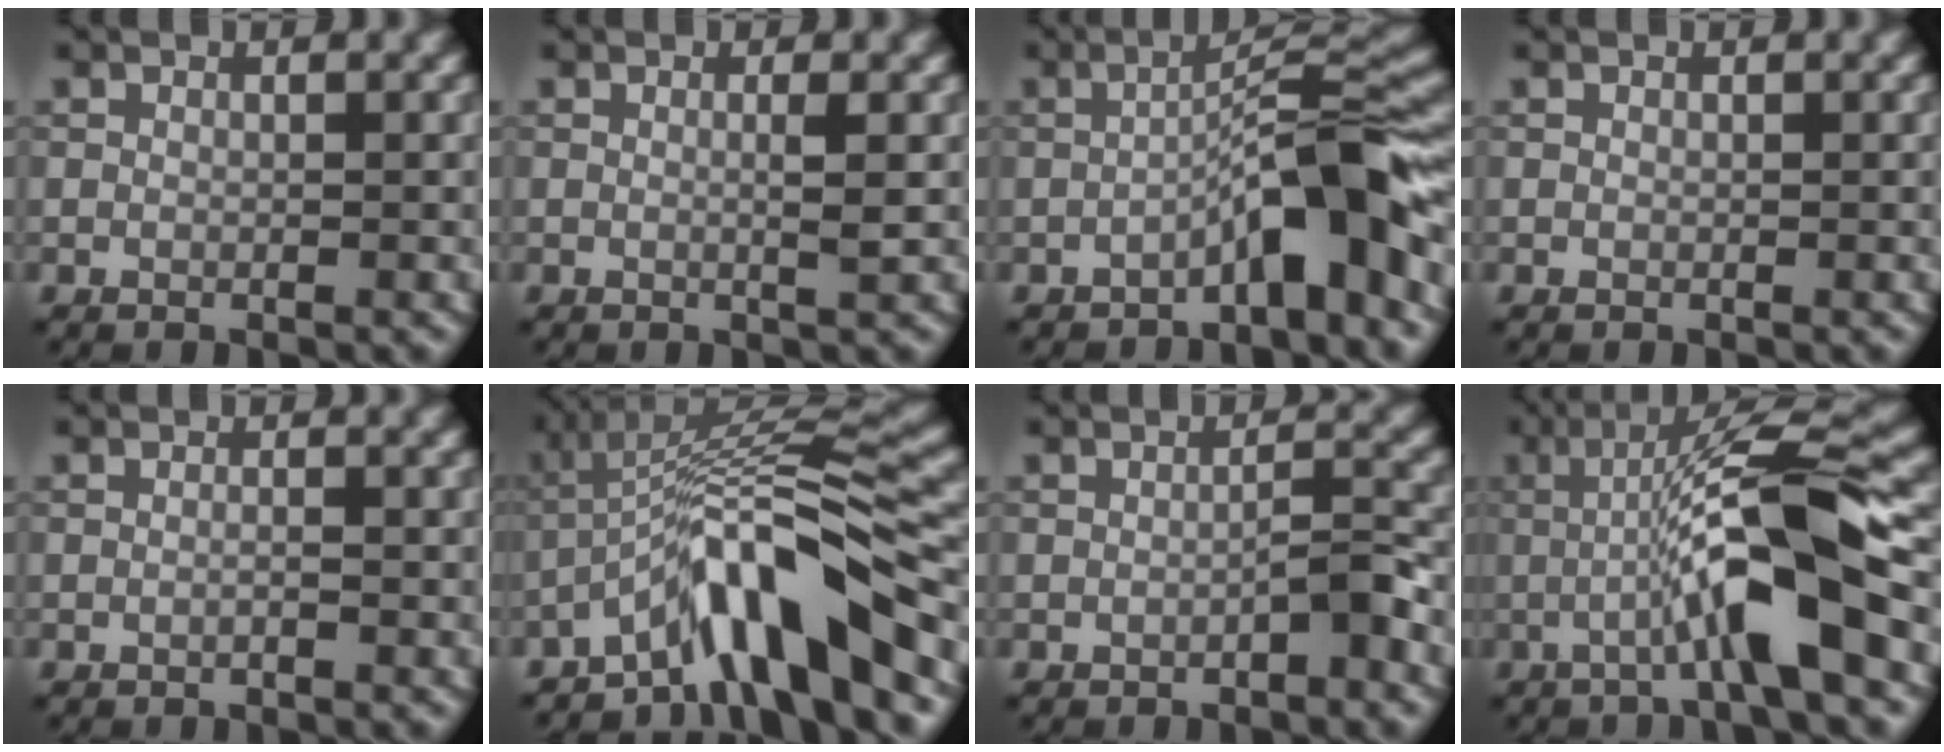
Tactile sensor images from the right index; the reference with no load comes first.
{"total": 1.7, "force": [0.1, 0.3, 1.7], "torque": [-0.026, 0.002, -0.004]}
{"total": 6.2, "force": [-2.8, 0.8, 5.5], "torque": [-0.084, 0.028, -0.050]}
{"total": 0.0}
{"total": 0.8, "force": [-0.2, 0.1, 0.7], "torque": [-0.011, -0.006, -0.007]}
{"total": 8.9, "force": [-5.2, 1.3, 7.1], "torque": [-0.109, 0.019, -0.096]}
{"total": 1.8, "force": [-0.9, 0.2, 1.5], "torque": [-0.025, 0.009, -0.018]}
{"total": 9.4, "force": [-1.3, 1.4, 9.2], "torque": [-0.136, 0.017, -0.029]}